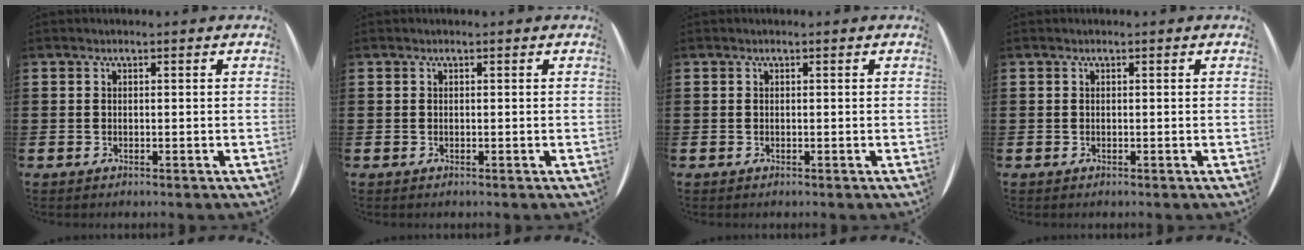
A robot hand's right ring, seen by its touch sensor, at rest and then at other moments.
{"total": 0.0}
{"total": 0.0}
{"total": 0.0}